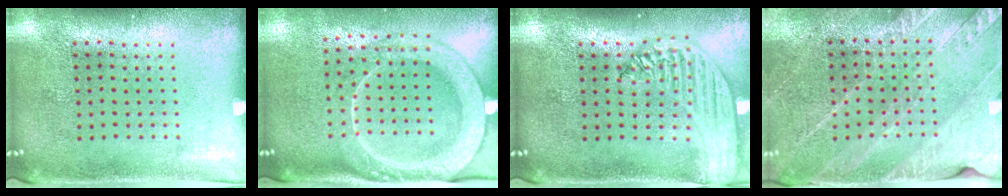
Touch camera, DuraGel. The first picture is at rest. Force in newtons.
{"total": 2.4, "press": 2.2, "slide": 1.1}
{"total": 2.8, "press": 2.2, "slide": 1.6}
{"total": 2.6, "press": 2.5, "slide": 0.4}